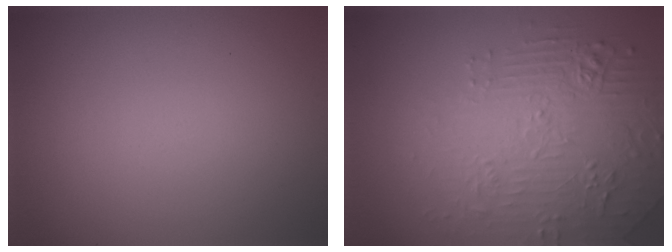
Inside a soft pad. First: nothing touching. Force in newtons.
{"total": 4.4, "press": 4.1, "slide": 1.7}